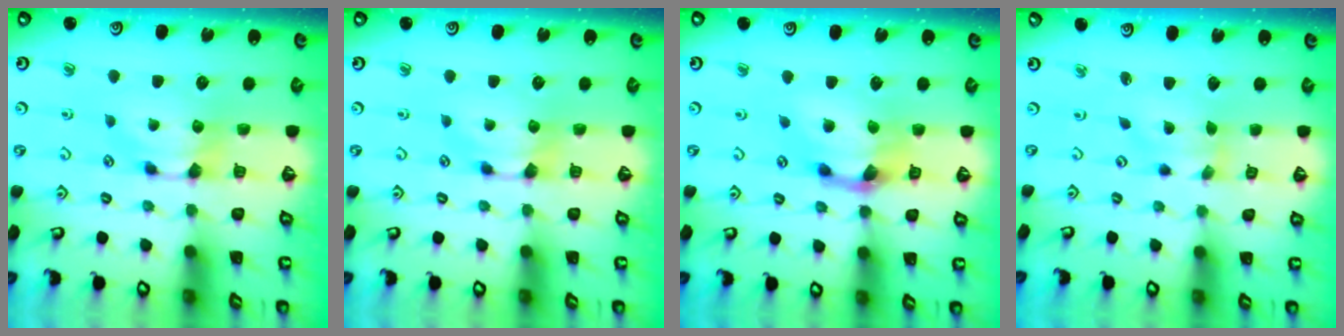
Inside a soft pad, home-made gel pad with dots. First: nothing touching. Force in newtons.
{"total": 0.0}
{"total": 4.2, "press": 3.8, "slide": 1.8}
{"total": 1.3, "press": 0.3, "slide": 1.2}